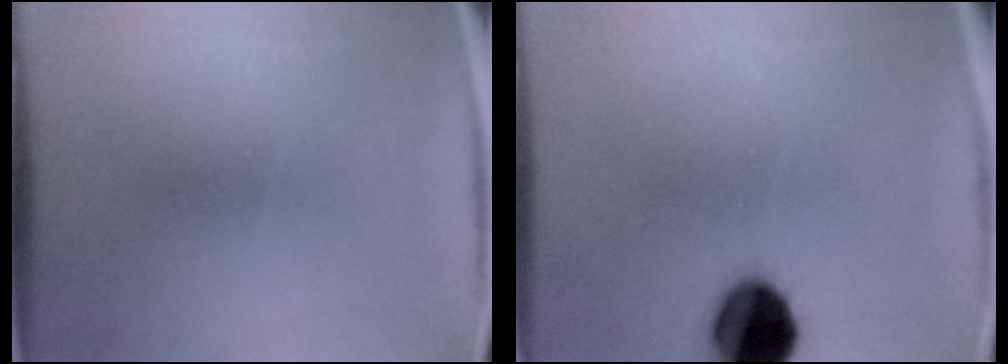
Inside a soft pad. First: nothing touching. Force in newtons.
{"total": 13.5}